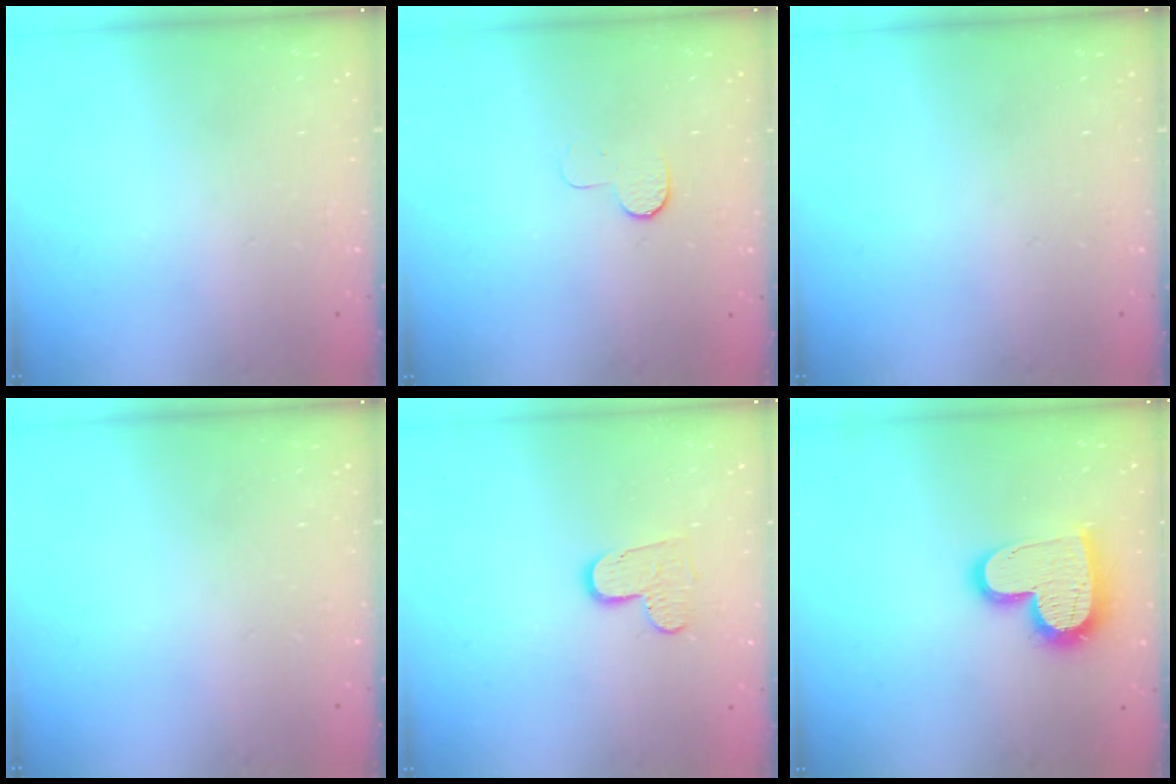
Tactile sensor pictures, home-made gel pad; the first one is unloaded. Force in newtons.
{"total": 5.7, "press": 5.6, "slide": 0.6}
{"total": 0.0}
{"total": 0.0}
{"total": 8.3, "press": 8.3, "slide": 0.5}
{"total": 16.1, "press": 16.0, "slide": 1.2}